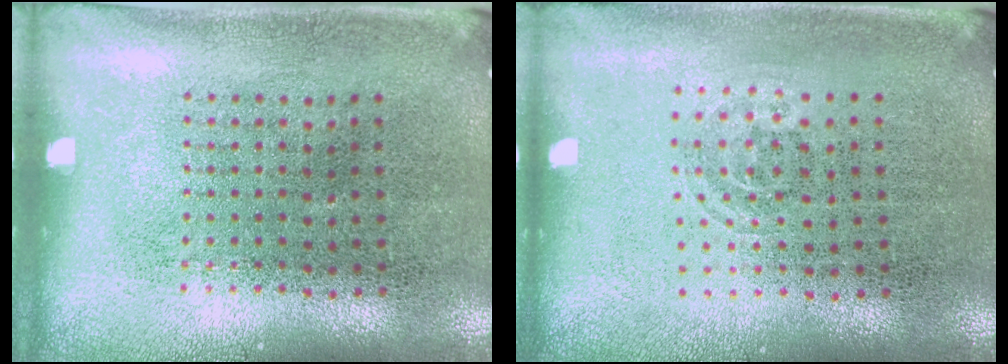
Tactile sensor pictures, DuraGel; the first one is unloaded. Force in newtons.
{"total": 0.7, "press": 0.5, "slide": 0.5}